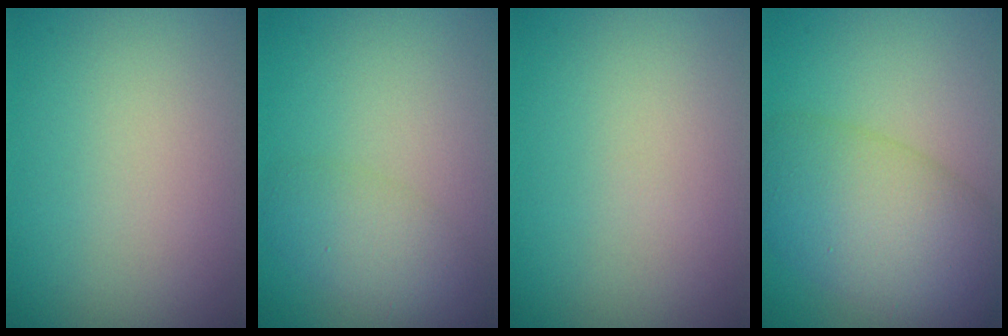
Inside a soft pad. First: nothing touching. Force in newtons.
{"total": 2.8, "press": 2.8, "slide": 0.2}
{"total": 0.0}
{"total": 7.6, "press": 7.6, "slide": 0.3}